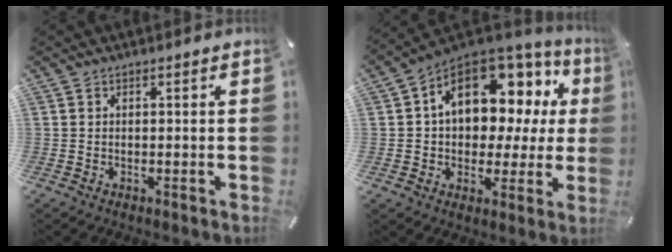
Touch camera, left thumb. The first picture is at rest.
{"total": 15.2, "force": [5.7, 10.4, 9.5], "torque": [-0.148, -0.031, 0.103]}